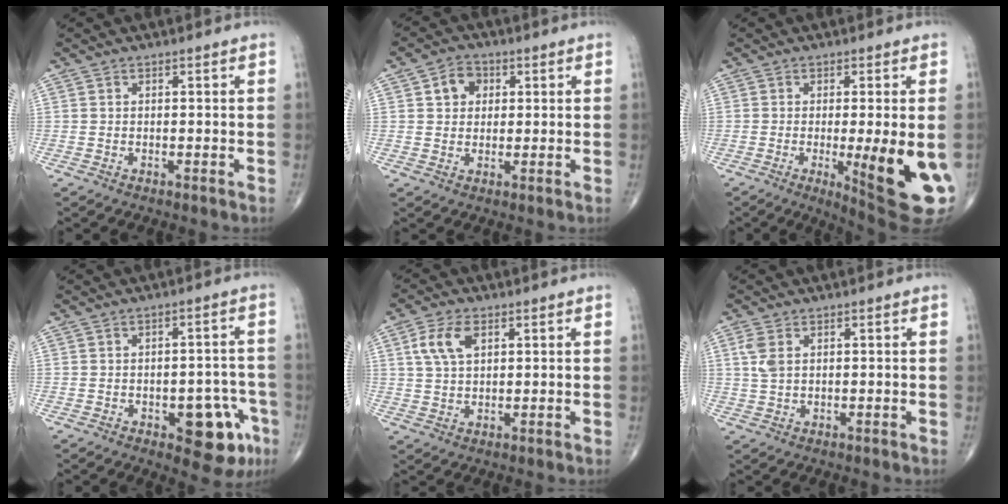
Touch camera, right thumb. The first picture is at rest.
{"total": 4.9, "force": [1.4, 4.0, 2.5], "torque": [-0.017, 0.003, 0.018]}
{"total": 14.6, "force": [-3.1, 2.7, 14.0], "torque": [-0.156, -0.025, -0.030]}
{"total": 10.4, "force": [-4.2, 4.8, 8.1], "torque": [-0.060, 0.025, -0.045]}
{"total": 6.4, "force": [2.3, 3.6, 4.8], "torque": [-0.096, 0.000, 0.045]}
{"total": 3.3, "force": [1.1, 1.8, 2.5], "torque": [-0.064, 0.005, 0.027]}